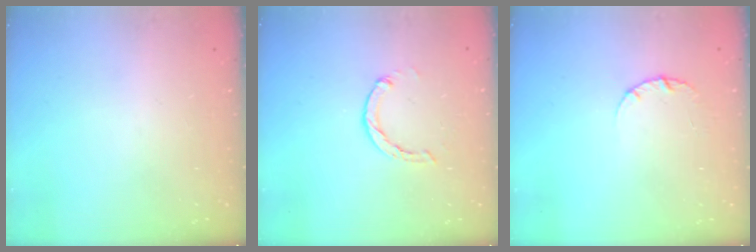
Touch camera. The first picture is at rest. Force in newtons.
{"total": 2.7, "press": 2.7, "slide": 0.5}
{"total": 2.5, "press": 2.5, "slide": 0.3}